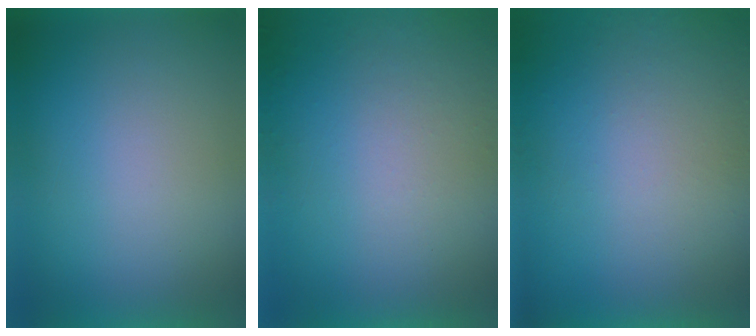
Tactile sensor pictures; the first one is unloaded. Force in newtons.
{"total": 4.7}
{"total": 5.1}